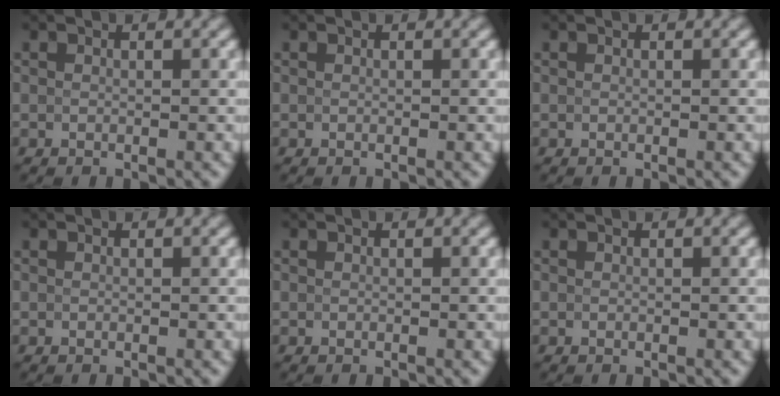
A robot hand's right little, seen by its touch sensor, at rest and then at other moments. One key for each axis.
{"total": 0.0}
{"total": 0.0}
{"total": 0.0}
{"total": 0.0}
{"total": 0.0}